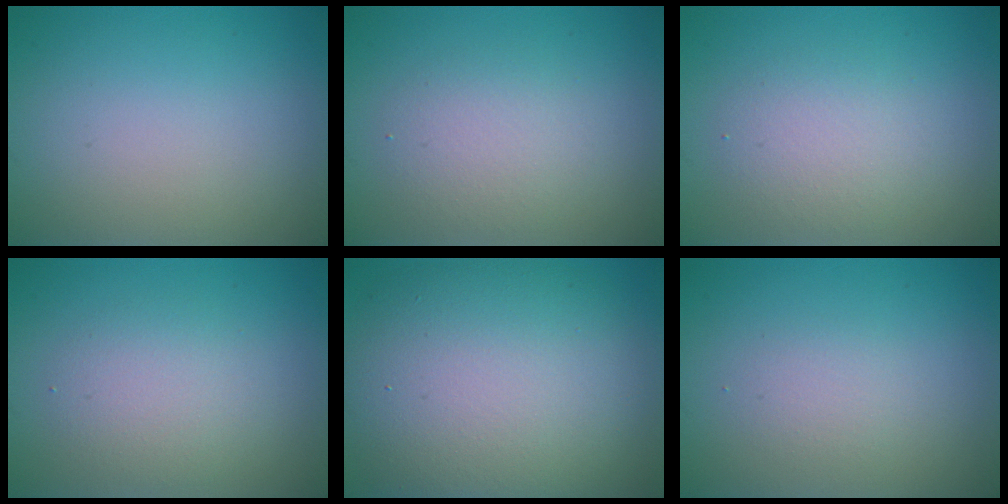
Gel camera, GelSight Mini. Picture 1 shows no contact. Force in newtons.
{"total": 2.8, "press": 2.8, "slide": 0.1}
{"total": 2.8, "press": 2.8, "slide": 0.1}
{"total": 2.9, "press": 2.9, "slide": 0.2}
{"total": 12.3, "press": 12.3, "slide": 0.8}
{"total": 1.5, "press": 1.5, "slide": 0.1}